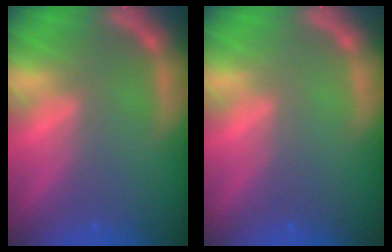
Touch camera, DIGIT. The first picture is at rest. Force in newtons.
{"total": 0.0}